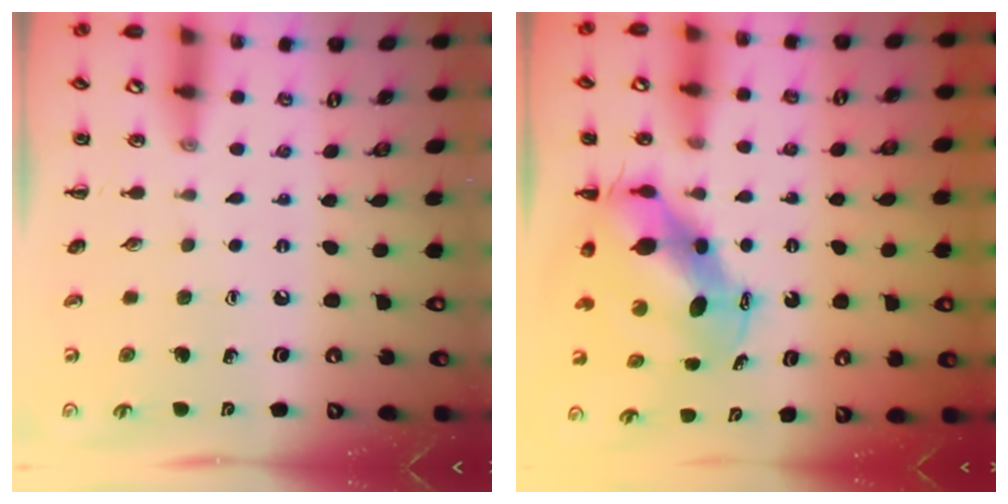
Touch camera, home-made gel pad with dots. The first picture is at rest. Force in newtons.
{"total": 8.9, "press": 8.7, "slide": 1.9}